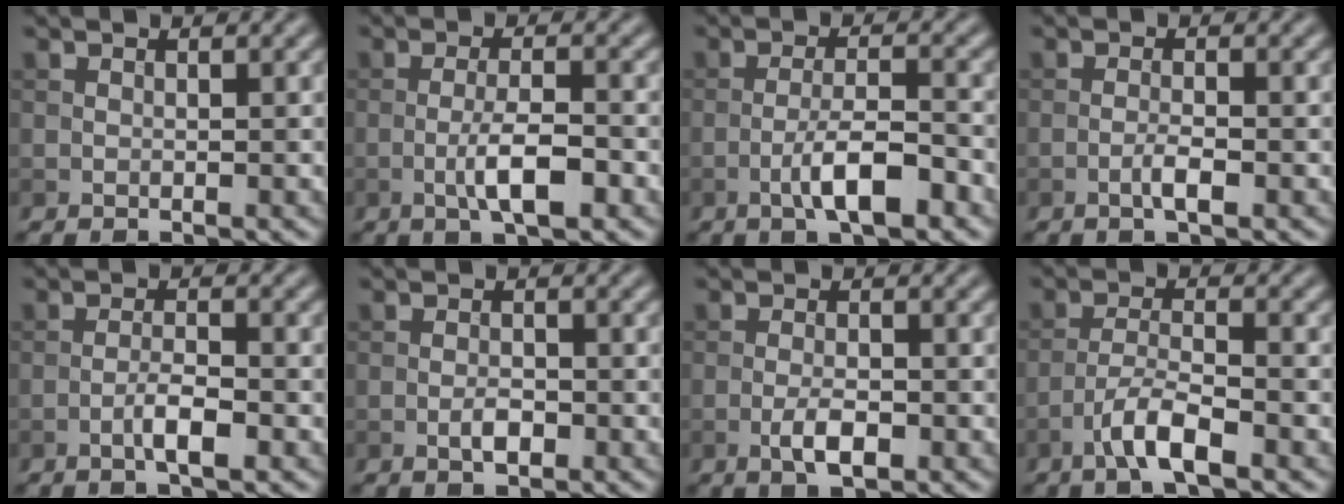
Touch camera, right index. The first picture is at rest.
{"total": 4.2, "force": [-1.5, 1.0, 3.8], "torque": [-0.069, 0.002, -0.029]}
{"total": 4.9, "force": [-2.2, 1.2, 4.1], "torque": [-0.075, 0.004, -0.041]}
{"total": 1.8, "force": [-0.8, 0.3, 1.6], "torque": [-0.030, 0.003, -0.017]}
{"total": 2.6, "force": [-1.2, 0.5, 2.2], "torque": [-0.040, 0.006, -0.025]}
{"total": 1.7, "force": [-0.7, 0.8, 1.4], "torque": [-0.025, 0.000, -0.015]}
{"total": 2.7, "force": [-1.1, 1.0, 2.3], "torque": [-0.045, -0.001, -0.023]}
{"total": 4.1, "force": [-2.5, 0.9, 3.2], "torque": [-0.064, 0.008, -0.054]}